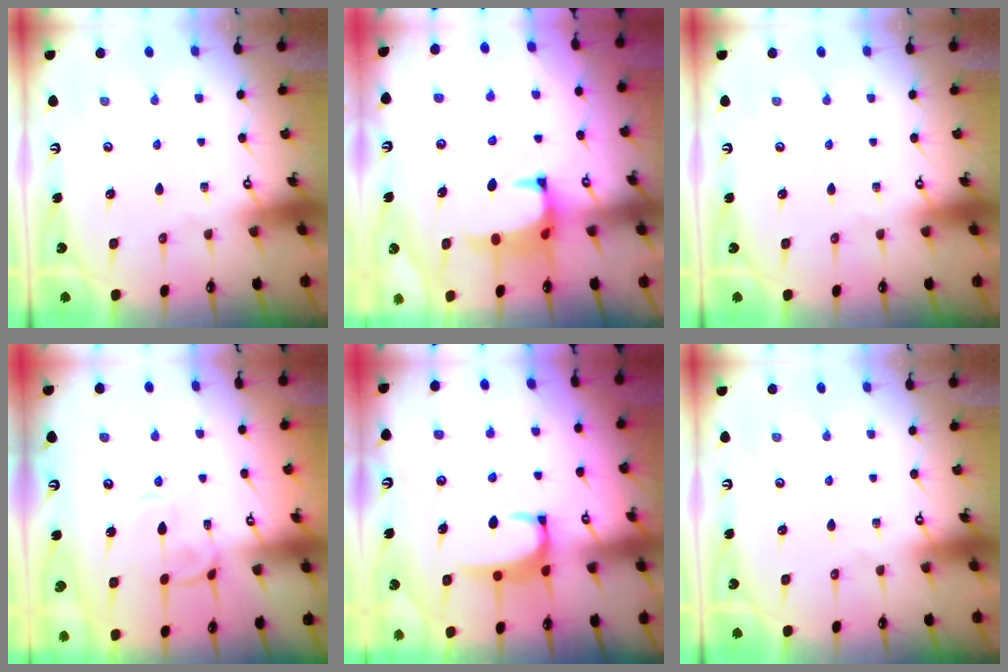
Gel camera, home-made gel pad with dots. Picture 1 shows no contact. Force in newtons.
{"total": 1.3, "press": 0.8, "slide": 1.0}
{"total": 0.0}
{"total": 1.6, "press": 1.5, "slide": 0.6}
{"total": 2.5, "press": 2.5, "slide": 0.5}
{"total": 0.0}